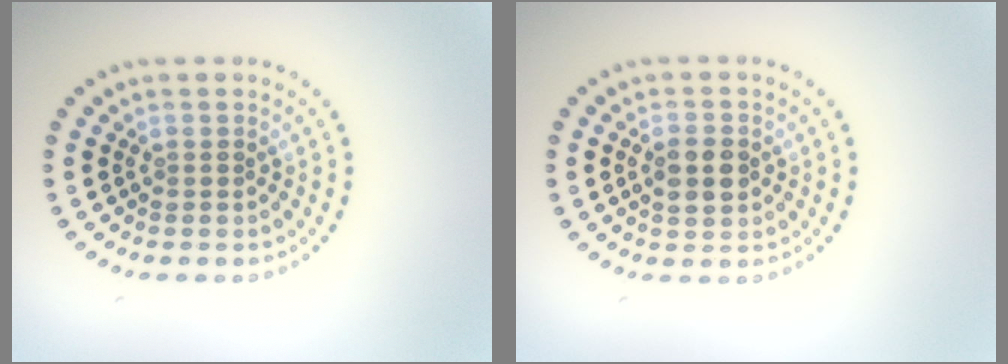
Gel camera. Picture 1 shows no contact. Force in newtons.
{"total": 2.9, "press": 2.9, "slide": 0.0}